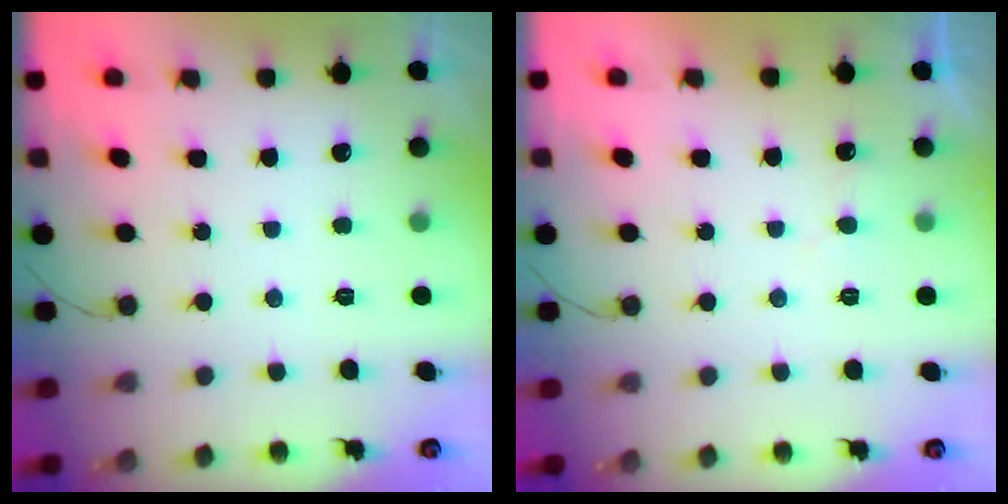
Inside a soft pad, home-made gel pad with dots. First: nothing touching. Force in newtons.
{"total": 4.9, "press": 4.9, "slide": 0.3}